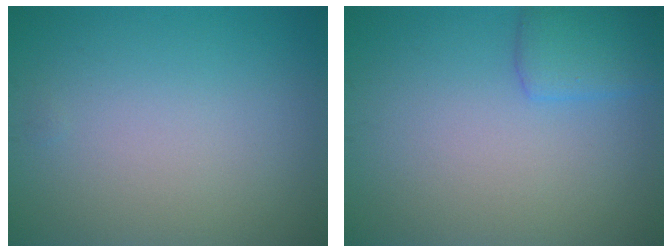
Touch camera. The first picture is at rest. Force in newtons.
{"total": 2.5, "press": 2.5, "slide": 0.2}